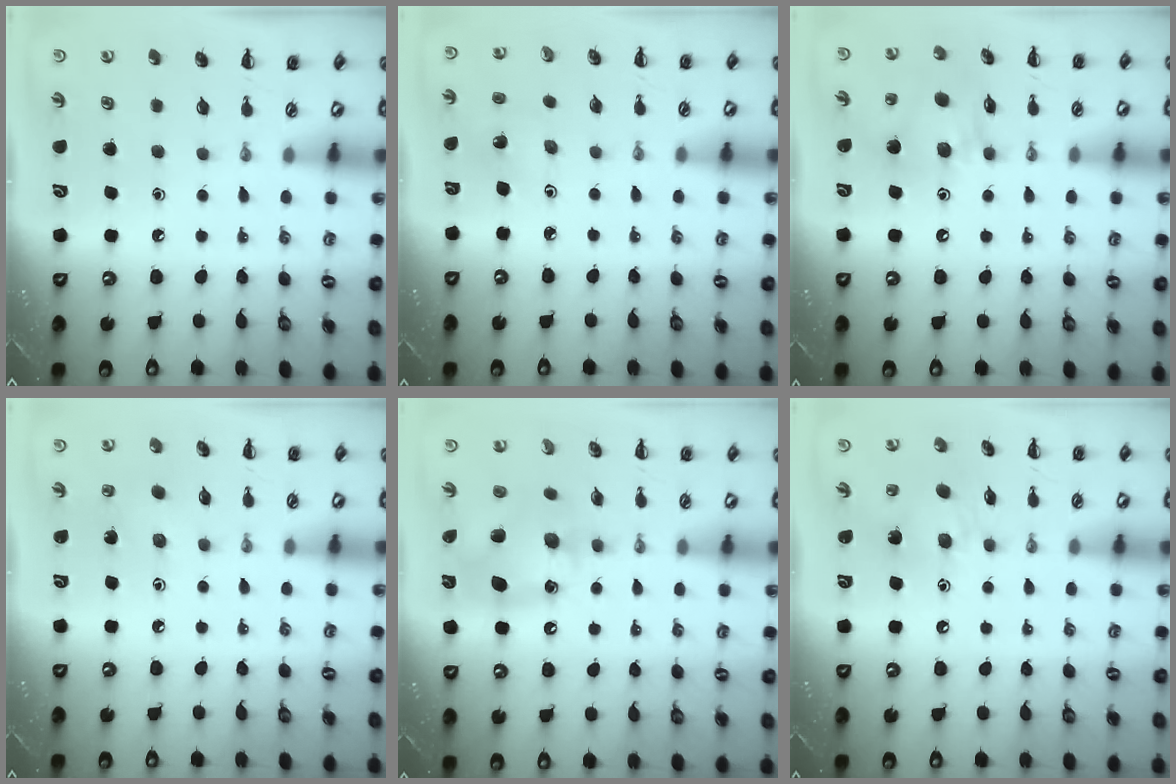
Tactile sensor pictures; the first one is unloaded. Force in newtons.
{"total": 2.7, "press": 2.6, "slide": 0.9}
{"total": 13.3, "press": 12.9, "slide": 3.3}
{"total": 2.4, "press": 2.3, "slide": 0.6}
{"total": 12.7, "press": 12.6, "slide": 1.8}
{"total": 9.5, "press": 9.4, "slide": 1.3}